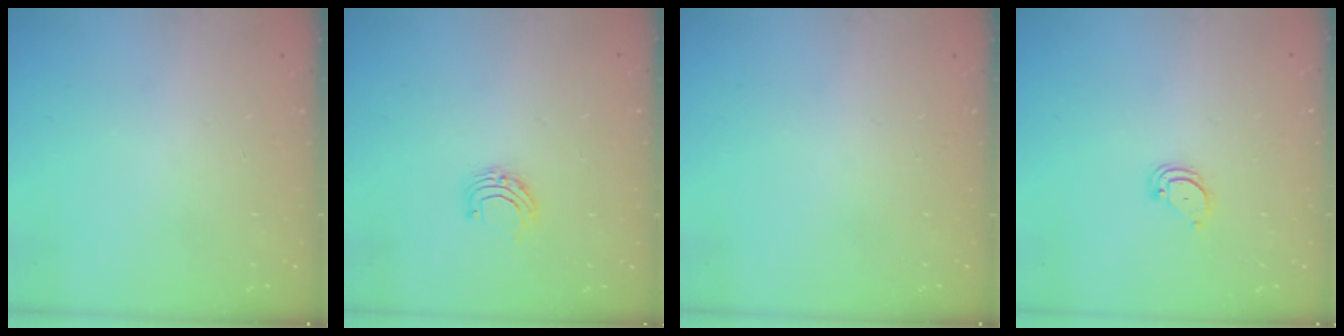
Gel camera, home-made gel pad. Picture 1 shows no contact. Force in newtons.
{"total": 5.0, "press": 5.0, "slide": 0.5}
{"total": 0.0}
{"total": 3.0, "press": 3.0, "slide": 0.2}